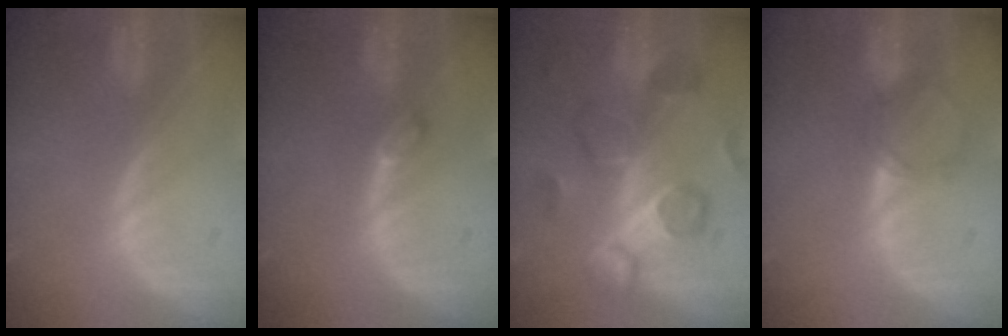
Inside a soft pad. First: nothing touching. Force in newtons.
{"total": 1.6, "press": 1.6, "slide": 0.2}
{"total": 9.4, "press": 8.8, "slide": 3.4}
{"total": 3.1, "press": 2.7, "slide": 1.5}